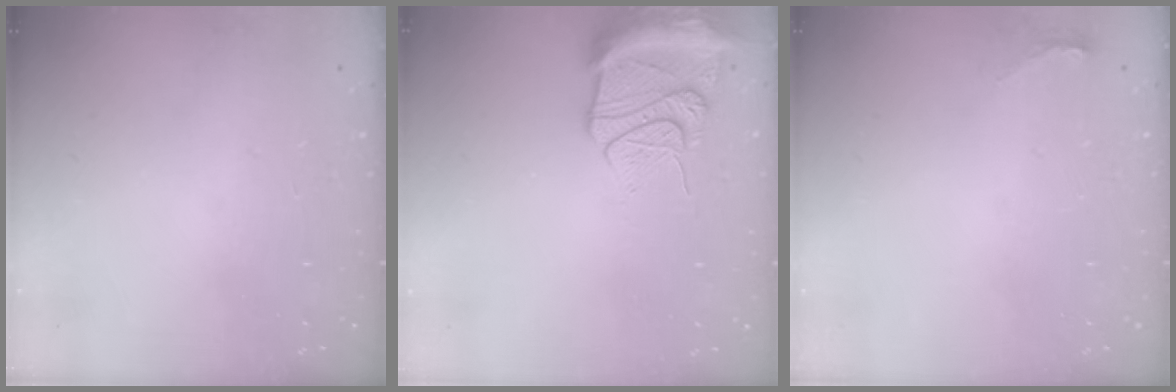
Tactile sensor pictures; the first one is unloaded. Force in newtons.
{"total": 14.0, "press": 13.9, "slide": 1.7}
{"total": 3.8, "press": 3.5, "slide": 1.6}